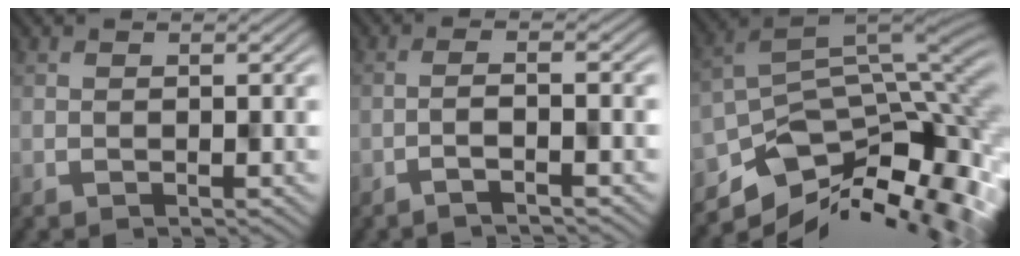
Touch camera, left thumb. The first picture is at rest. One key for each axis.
{"total": 2.9, "fx": -1.9, "fy": 0.2, "fz": 2.1, "tx": -0.025, "ty": 0.016, "tz": -0.046}
{"total": 9.4, "fx": -5.2, "fy": 5.5, "fz": 5.5, "tx": -0.107, "ty": -0.021, "tz": -0.084}